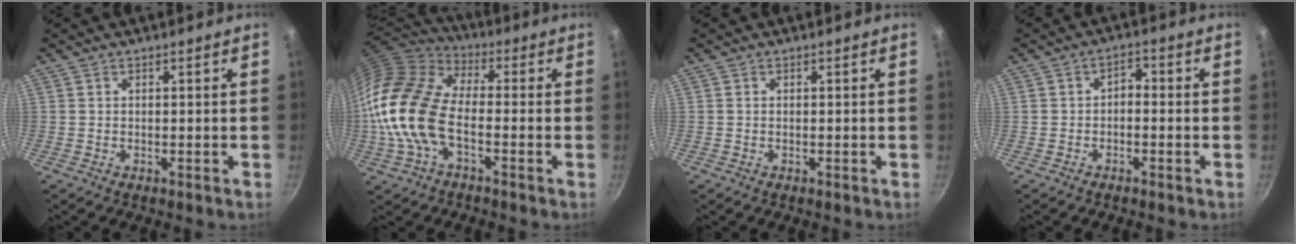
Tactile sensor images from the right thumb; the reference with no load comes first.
{"total": 17.9, "force": [-3.5, 10.1, 14.4], "torque": [-0.269, 0.031, -0.085]}
{"total": 0.0}
{"total": 2.5, "force": [-0.9, 1.5, 1.7], "torque": [-0.020, 0.018, -0.017]}